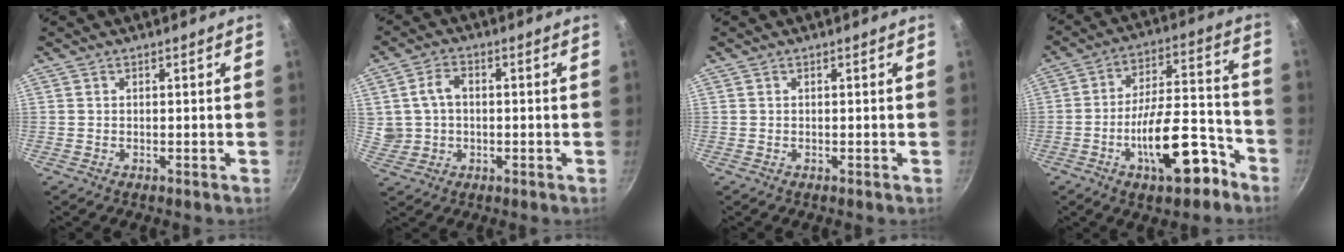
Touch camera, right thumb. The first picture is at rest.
{"total": 6.7, "force": [0.6, 5.4, 4.0], "torque": [-0.055, 0.011, 0.016]}
{"total": 0.0}
{"total": 16.6, "force": [-8.1, 6.6, 12.8], "torque": [-0.171, 0.067, -0.120]}